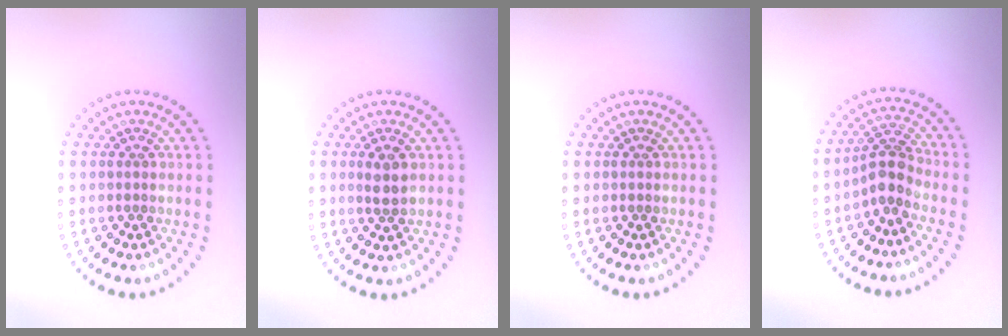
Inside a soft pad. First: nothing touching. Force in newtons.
{"total": 1.8, "press": 1.7, "slide": 0.4}
{"total": 0.0}
{"total": 2.9, "press": 2.2, "slide": 1.9}